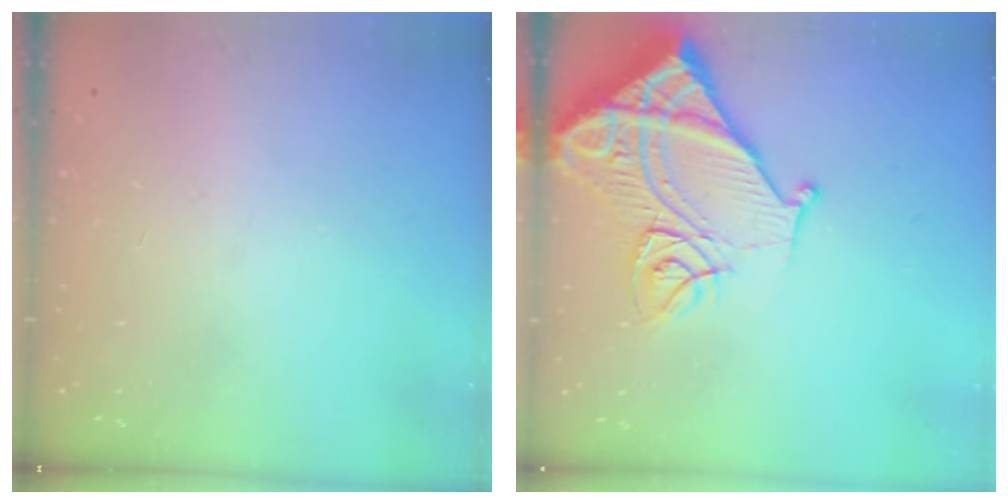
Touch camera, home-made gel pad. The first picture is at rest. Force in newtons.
{"total": 16.9, "press": 16.8, "slide": 2.1}